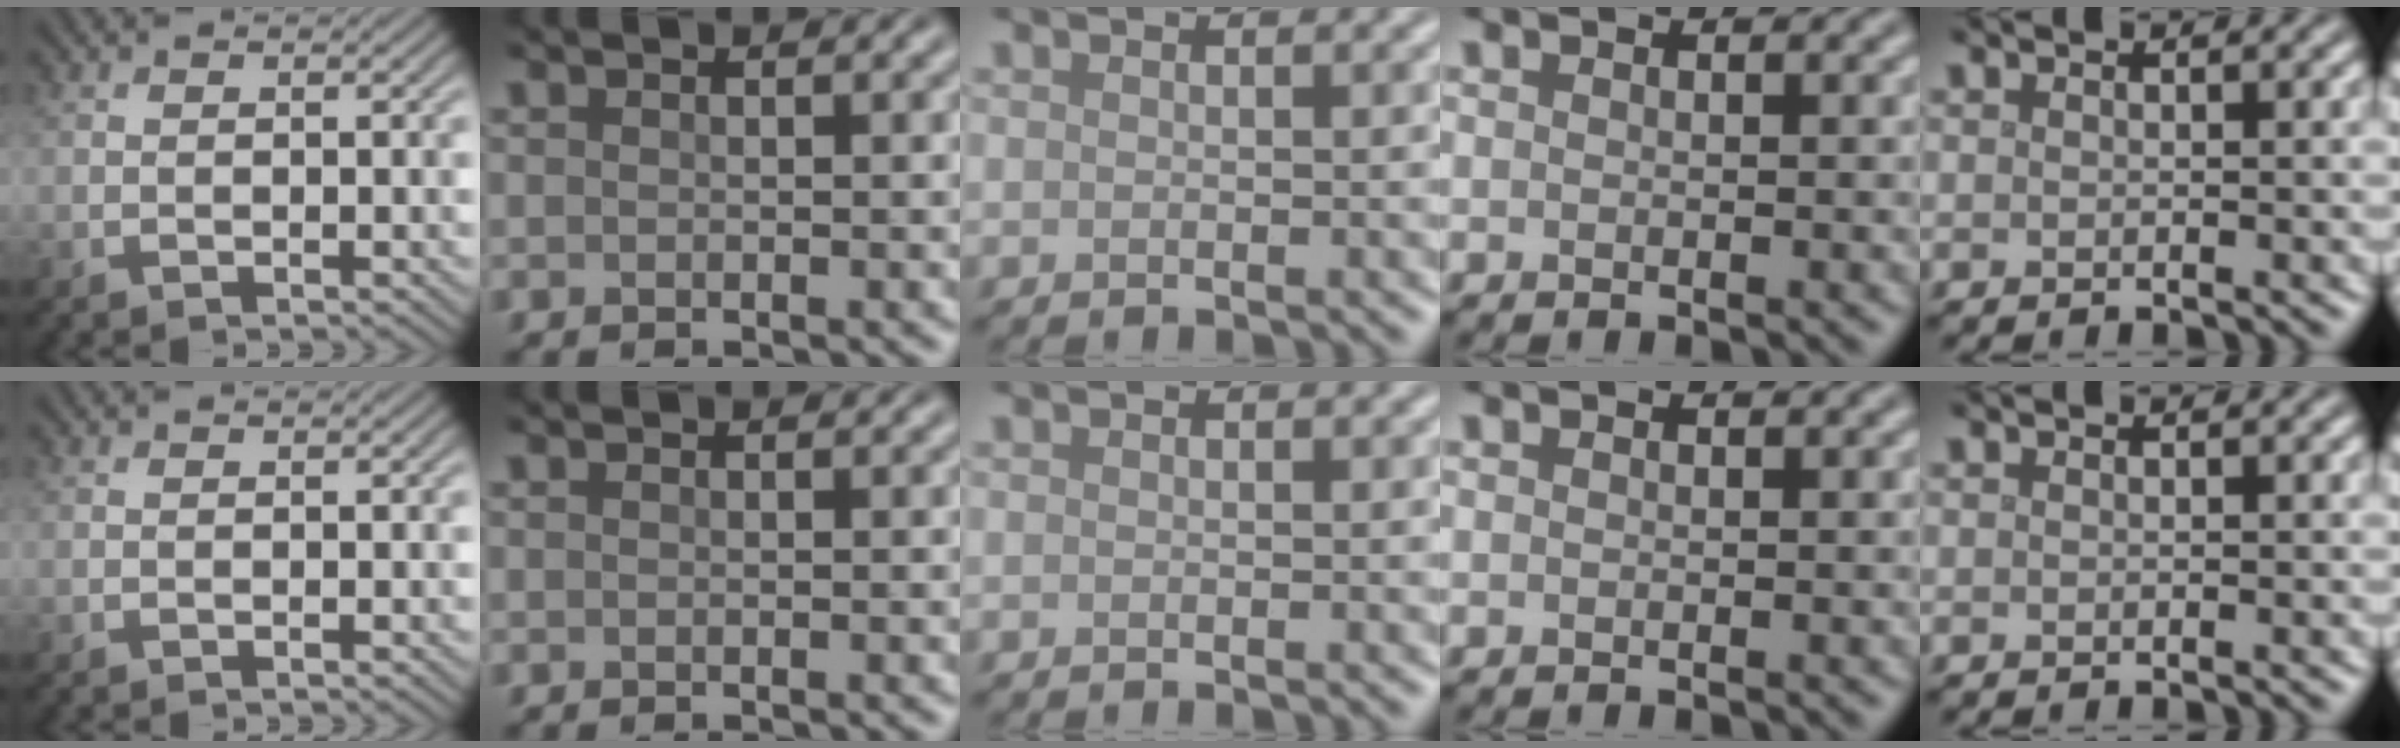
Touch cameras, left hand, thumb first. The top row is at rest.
{}